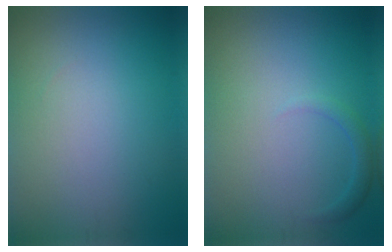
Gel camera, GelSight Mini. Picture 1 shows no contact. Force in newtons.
{"total": 1.2, "press": 1.2, "slide": 0.1}